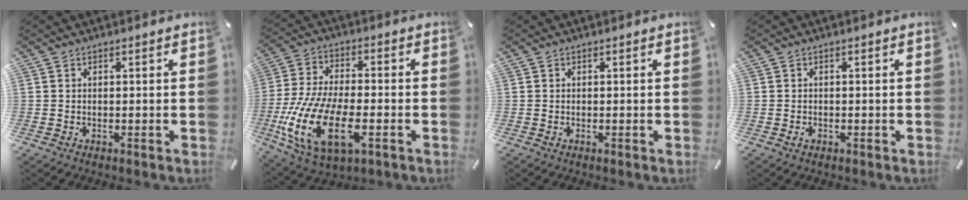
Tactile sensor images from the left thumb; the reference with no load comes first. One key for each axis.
{"total": 17.8, "fx": -6.1, "fy": 8.4, "fz": 14.5, "tx": -0.317, "ty": -0.003, "tz": -0.102}
{"total": 0.0}
{"total": 0.8, "fx": -0.4, "fy": 0.5, "fz": 0.4, "tx": -0.008, "ty": 0.002, "tz": -0.008}